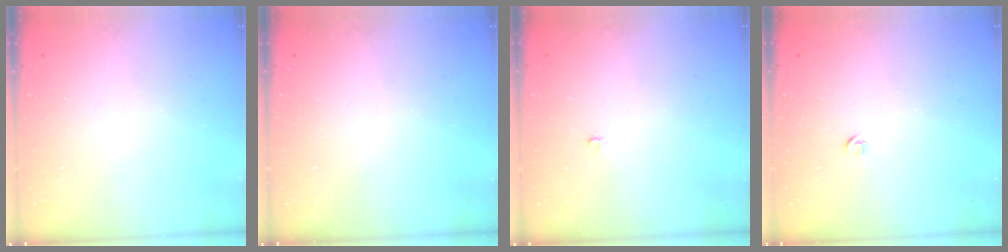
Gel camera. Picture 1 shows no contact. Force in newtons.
{"total": 0.0}
{"total": 2.1, "press": 2.1, "slide": 0.2}
{"total": 2.7, "press": 2.6, "slide": 0.6}